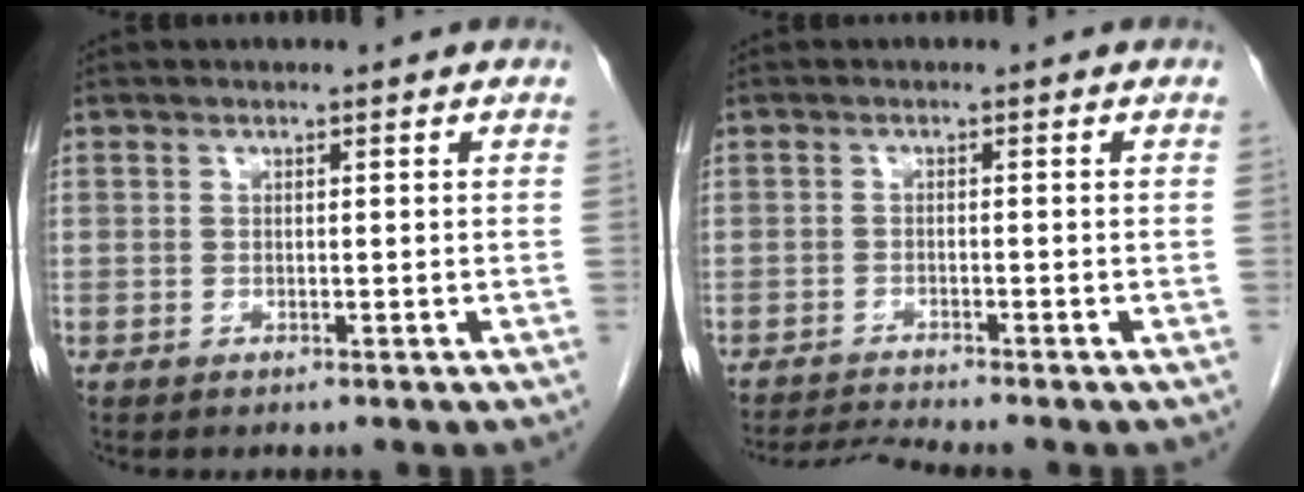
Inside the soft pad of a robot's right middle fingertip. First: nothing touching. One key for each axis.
{"total": 3.4, "fx": -2.9, "fy": -1.7, "fz": -0.1, "tx": -0.011, "ty": -0.020, "tz": -0.055}